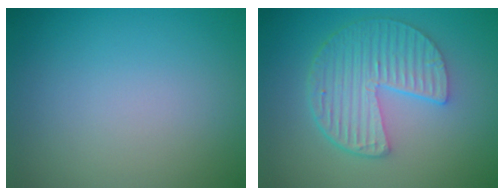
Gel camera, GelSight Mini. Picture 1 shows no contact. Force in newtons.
{"total": 6.1, "press": 4.4, "slide": 4.2}